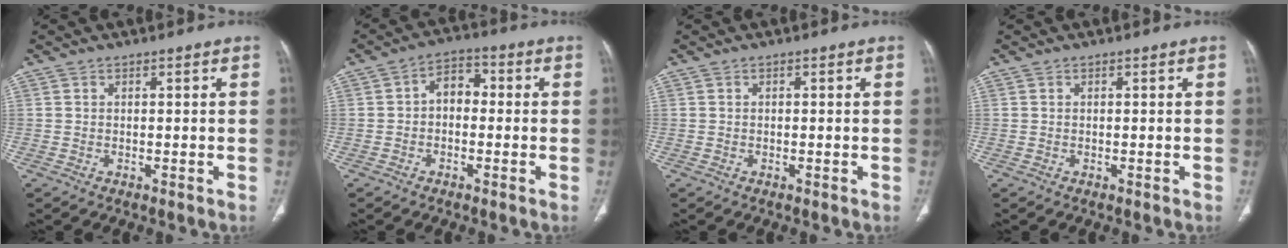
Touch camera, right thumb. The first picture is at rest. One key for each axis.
{"total": 5.2, "fx": -0.4, "fy": 3.7, "fz": 3.6, "tx": -0.041, "ty": 0.023, "tz": -0.021}
{"total": 0.0}
{"total": 0.0}